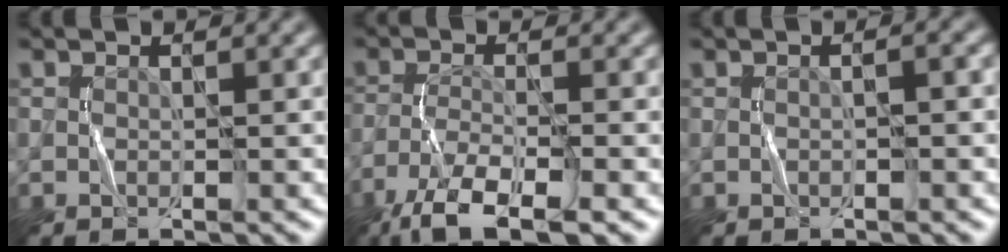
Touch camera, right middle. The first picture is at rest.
{"total": 7.1, "force": [-4.8, 1.7, 4.9], "torque": [-0.090, -0.007, -0.092]}
{"total": 1.5, "force": [0.2, 0.5, 1.4], "torque": [-0.015, -0.003, -0.002]}